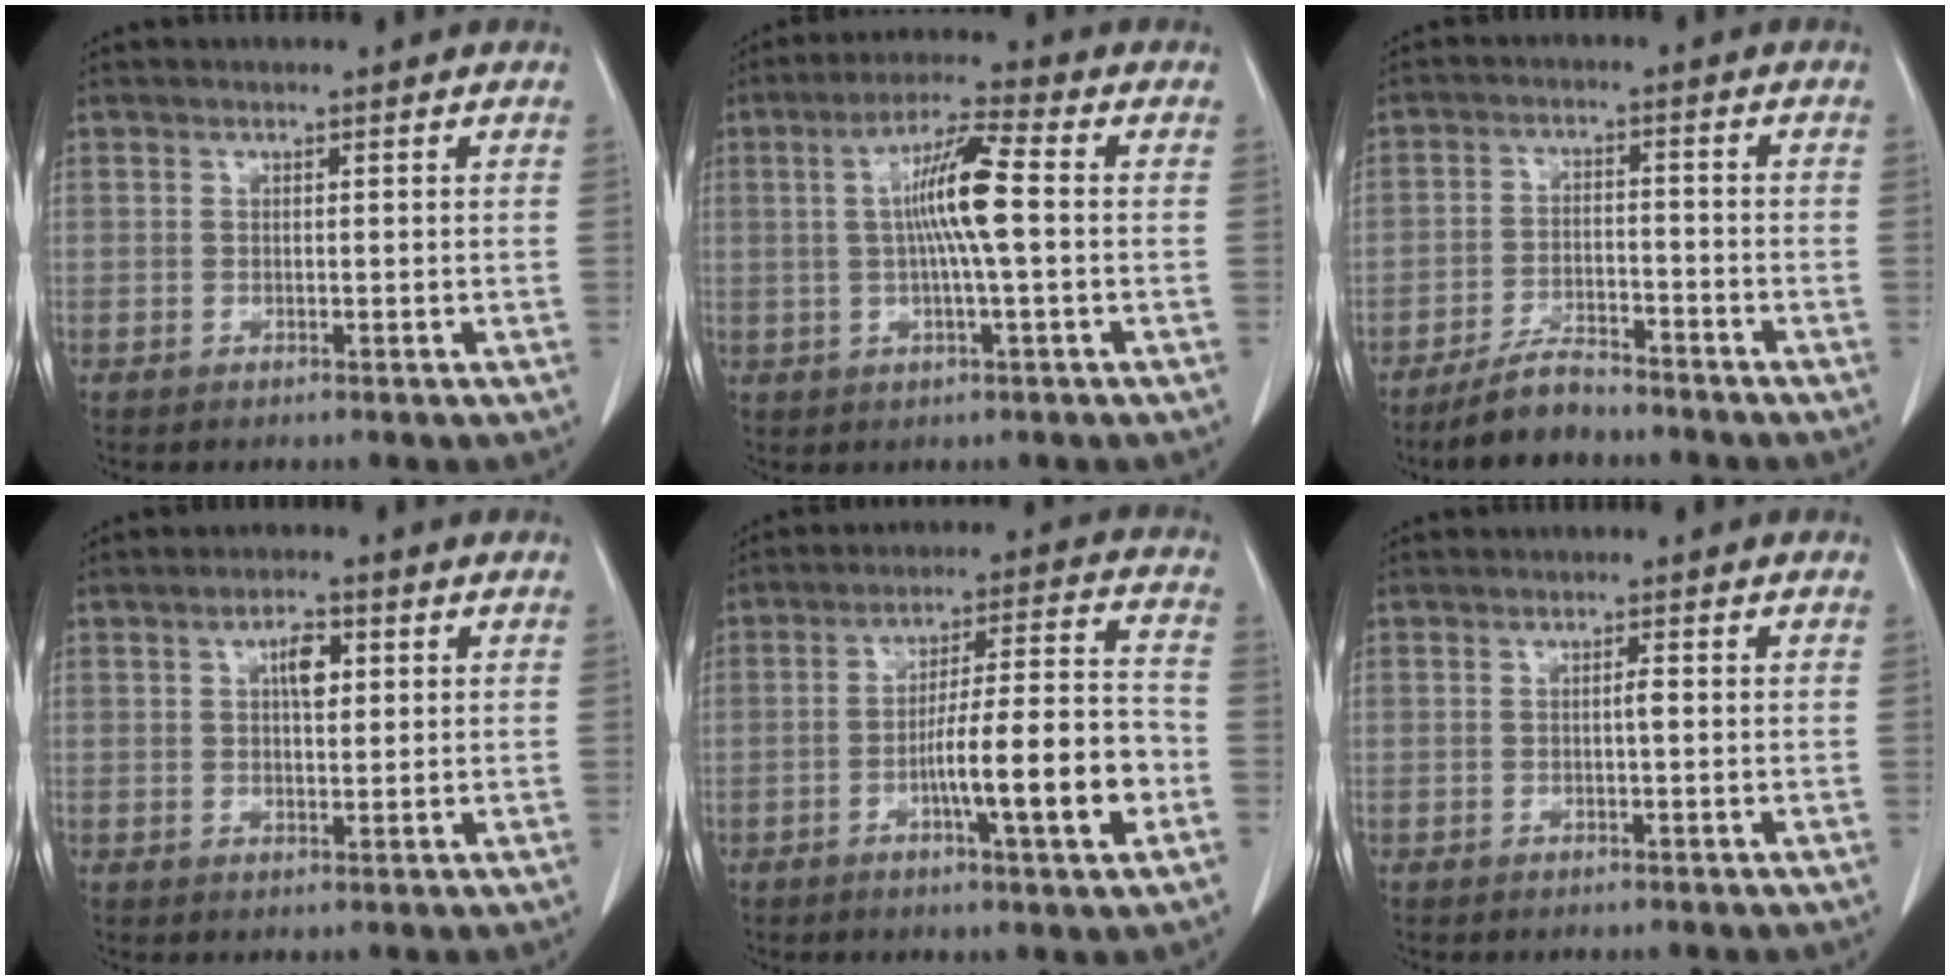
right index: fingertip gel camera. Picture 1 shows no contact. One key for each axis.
{"total": 8.9, "fx": 0.5, "fy": 0.2, "fz": 8.9, "tx": -0.166, "ty": 0.007, "tz": 0.004}
{"total": 6.0, "fx": -5.4, "fy": 1.4, "fz": 2.3, "tx": -0.047, "ty": -0.009, "tz": -0.097}
{"total": 3.6, "fx": 1.1, "fy": 1.5, "fz": 3.1, "tx": -0.052, "ty": 0.004, "tz": 0.017}
{"total": 13.5, "fx": -4.4, "fy": 0.7, "fz": 12.7, "tx": -0.202, "ty": 0.008, "tz": -0.067}
{"total": 0.9, "fx": -0.1, "fy": 0.0, "fz": 0.9, "tx": -0.016, "ty": 0.001, "tz": -0.002}